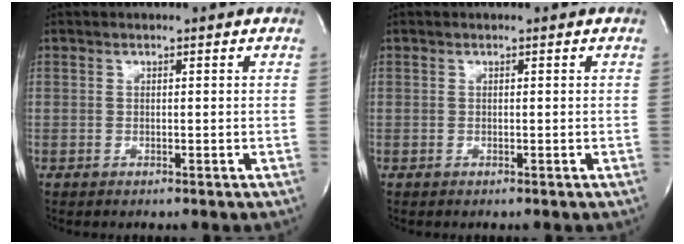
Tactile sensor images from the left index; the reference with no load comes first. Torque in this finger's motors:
{"motor_torque": [0.00, 0.00, 0.00, 0.00]}